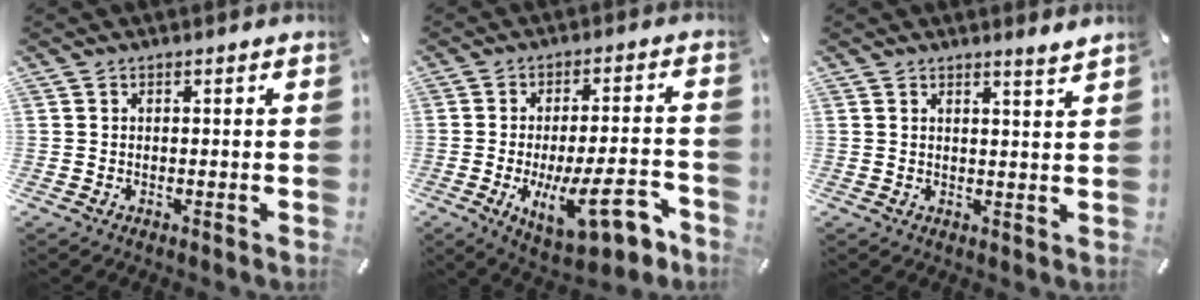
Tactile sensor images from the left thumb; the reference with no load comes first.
{"total": 17.9, "force": [-6.4, 6.4, 15.4], "torque": [-0.229, 0.008, -0.089]}
{"total": 2.7, "force": [2.5, -0.6, 0.8], "torque": [-0.019, -0.019, 0.045]}